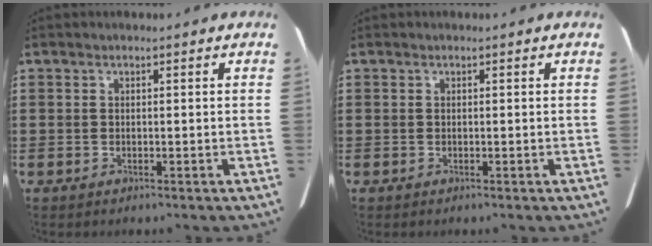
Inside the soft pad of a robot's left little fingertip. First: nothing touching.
{"total": 0.0}